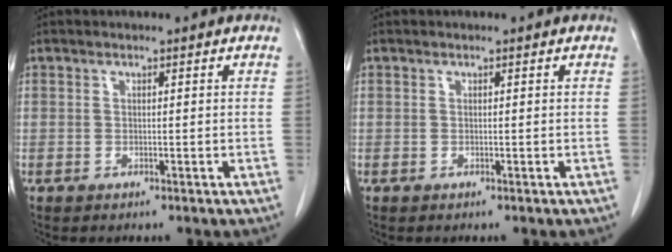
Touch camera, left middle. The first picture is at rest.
{"total": 0.0}